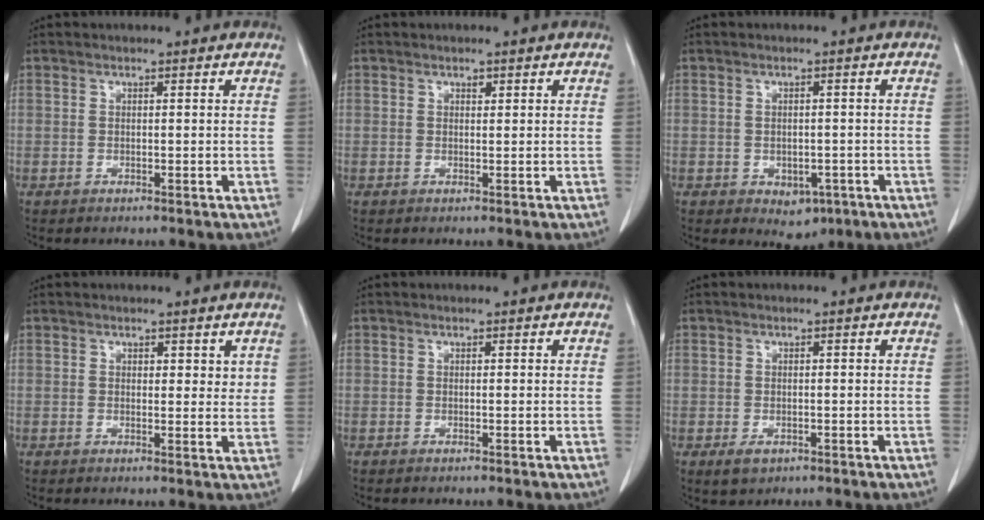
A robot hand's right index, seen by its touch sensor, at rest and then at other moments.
{"total": 0.6, "force": [0.4, 0.4, 0.3], "torque": [-0.005, -0.002, 0.006]}
{"total": 3.9, "force": [-1.7, 2.7, 2.2], "torque": [-0.021, 0.001, -0.009]}
{"total": 2.2, "force": [1.3, 1.2, 1.2], "torque": [-0.006, -0.007, 0.018]}
{"total": 0.0}
{"total": 2.2, "force": [-1.0, 1.5, 1.2], "torque": [-0.020, -0.002, -0.007]}